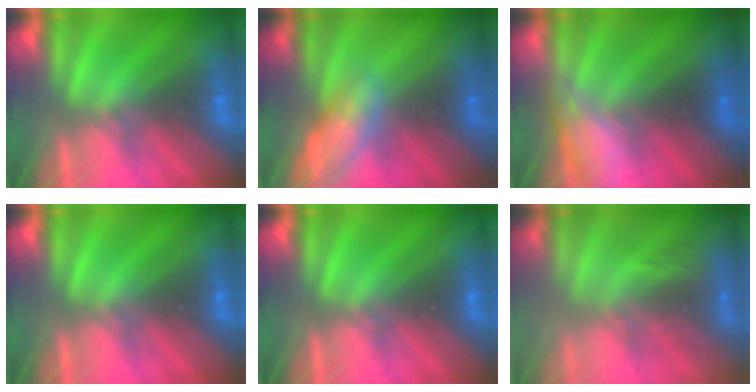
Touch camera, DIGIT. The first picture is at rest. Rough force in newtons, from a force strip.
{"total": 2.6}
{"total": 2.8}
{"total": 0.0}
{"total": 0.0}
{"total": 3.4}